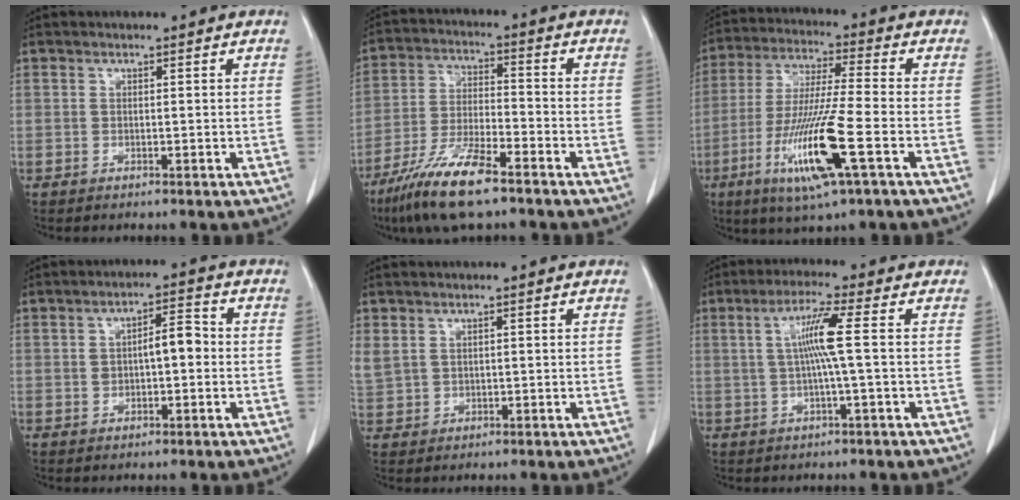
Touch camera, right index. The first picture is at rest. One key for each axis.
{"total": 11.7, "fx": -8.0, "fy": 2.0, "fz": 8.3, "tx": -0.168, "ty": -0.023, "tz": -0.148}
{"total": 14.5, "fx": -5.5, "fy": 0.1, "fz": 13.4, "tx": -0.275, "ty": -0.026, "tz": -0.102}
{"total": 5.0, "fx": 0.1, "fy": 1.9, "fz": 4.6, "tx": -0.078, "ty": 0.022, "tz": 0.002}
{"total": 4.4, "fx": 1.8, "fy": 3.4, "fz": 2.0, "tx": -0.068, "ty": 0.013, "tz": 0.054}
{"total": 6.1, "fx": 0.6, "fy": -0.9, "fz": 6.0, "tx": -0.115, "ty": 0.007, "tz": 0.016}